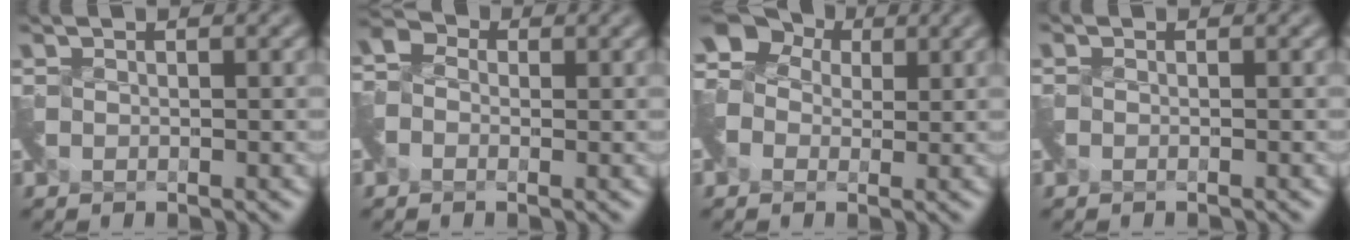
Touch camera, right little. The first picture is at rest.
{"total": 1.8, "force": [-1.3, 1.0, -0.8], "torque": [0.008, -0.002, -0.028]}
{"total": 4.7, "force": [0.2, 4.2, 2.0], "torque": [-0.041, 0.022, 0.002]}
{"total": 1.0, "force": [-0.9, -0.1, -0.4], "torque": [0.007, -0.011, -0.019]}